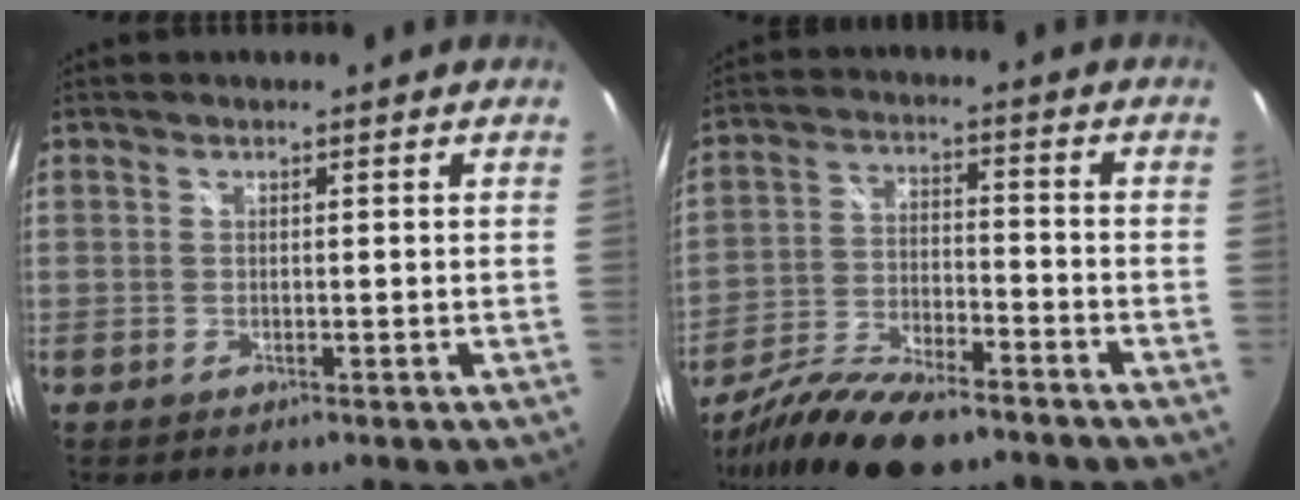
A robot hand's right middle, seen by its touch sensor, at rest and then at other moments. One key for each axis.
{"total": 14.3, "fx": -11.4, "fy": 3.7, "fz": 7.7, "tx": -0.166, "ty": -0.026, "tz": -0.210}